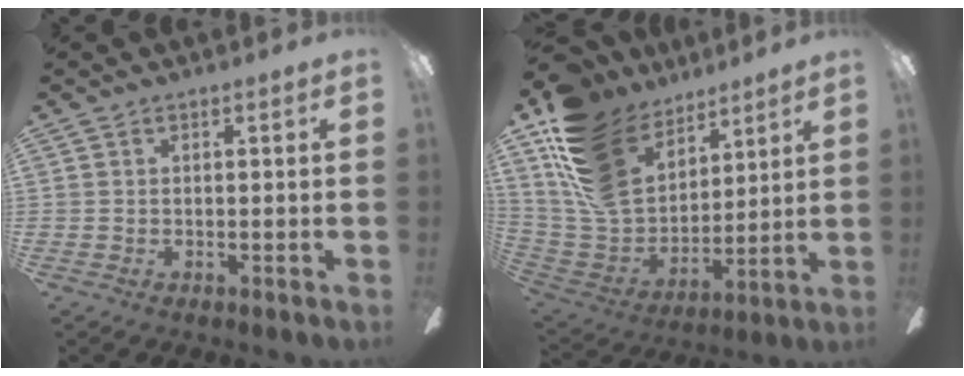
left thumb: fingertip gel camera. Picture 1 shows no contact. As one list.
[{"total": 19.9, "force": [10.9, 13.3, 10.0], "torque": [-0.240, -0.057, 0.210]}]